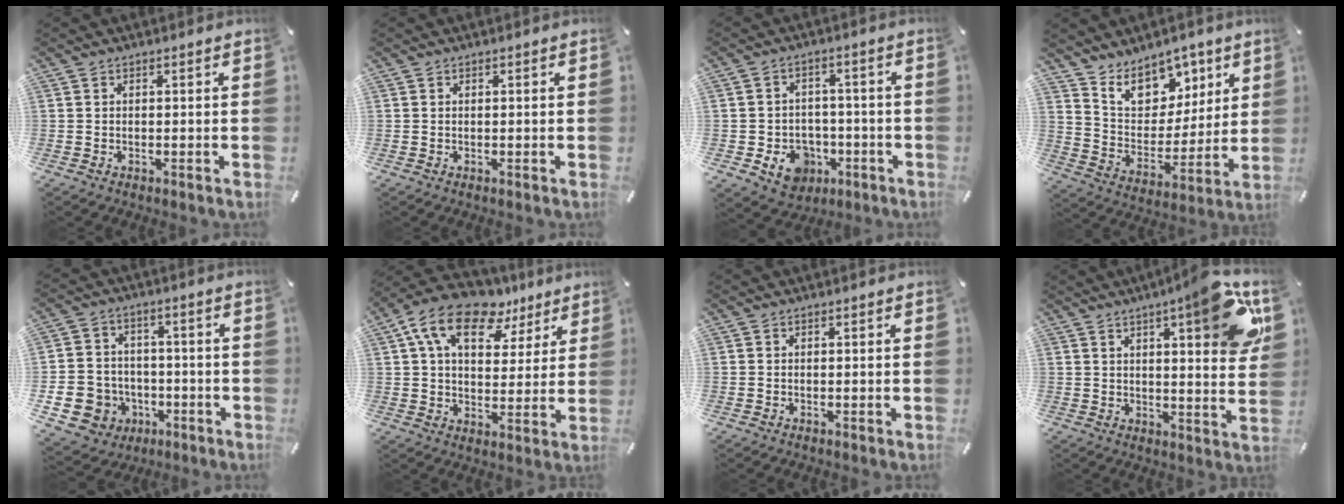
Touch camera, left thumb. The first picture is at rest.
{"total": 0.0}
{"total": 8.5, "force": [-3.0, 7.3, 3.0], "torque": [-0.058, 0.019, -0.050]}
{"total": 12.0, "force": [8.4, 8.1, 2.7], "torque": [-0.045, -0.076, 0.159]}
{"total": 10.5, "force": [-3.4, 9.5, 2.8], "torque": [-0.083, 0.026, -0.057]}
{"total": 14.6, "force": [8.1, 9.0, 8.2], "torque": [-0.141, -0.034, 0.146]}
{"total": 0.0}
{"total": 14.4, "force": [7.6, 3.6, 11.7], "torque": [-0.151, -0.043, 0.115]}